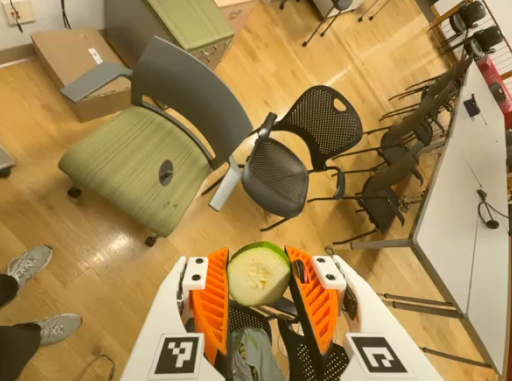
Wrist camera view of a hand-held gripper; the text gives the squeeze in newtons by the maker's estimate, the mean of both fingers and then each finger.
{"total": 9.5, "left": 9.8, "right": 9.2}